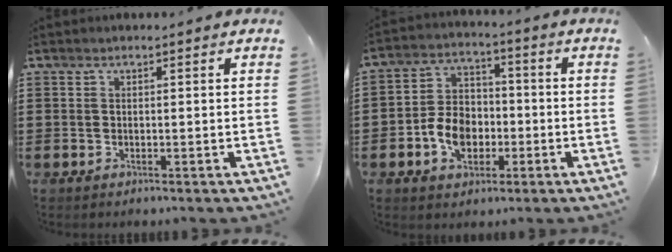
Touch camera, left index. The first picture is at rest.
{"total": 7.1, "force": [-2.5, 5.3, 4.1], "torque": [-0.105, 0.008, -0.051]}